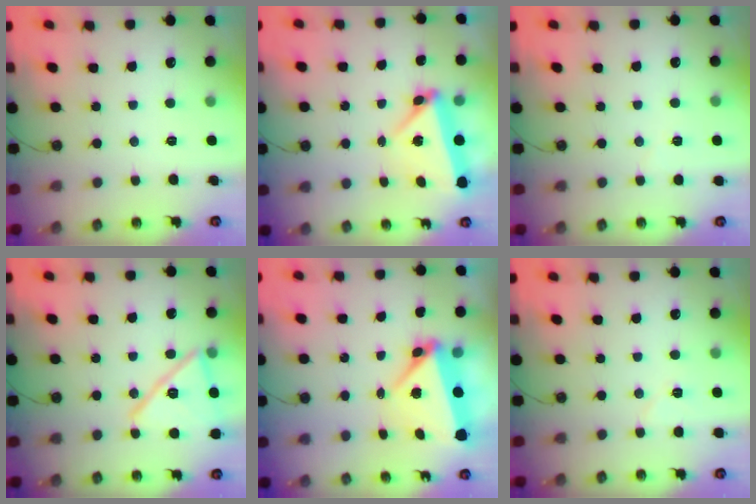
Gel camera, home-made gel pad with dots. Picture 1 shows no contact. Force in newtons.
{"total": 5.6, "press": 4.6, "slide": 3.2}
{"total": 2.6, "press": 2.2, "slide": 1.5}
{"total": 16.7, "press": 16.6, "slide": 2.1}
{"total": 6.7, "press": 6.7, "slide": 0.8}
{"total": 4.7, "press": 4.4, "slide": 1.6}